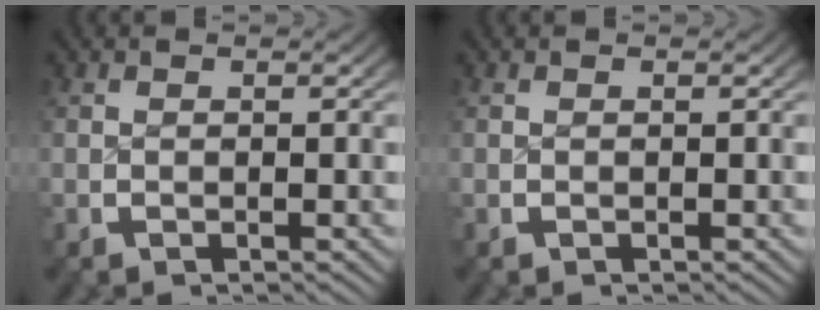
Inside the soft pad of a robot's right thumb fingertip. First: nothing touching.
{"total": 0.0}